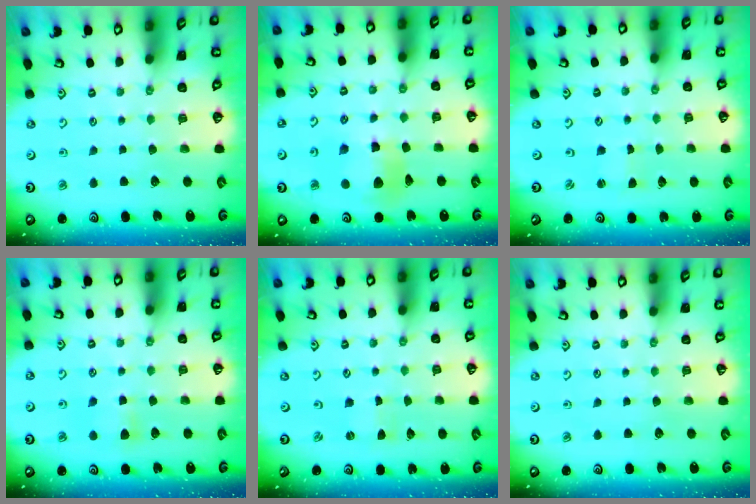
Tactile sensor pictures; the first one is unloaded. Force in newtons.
{"total": 10.3, "press": 10.2, "slide": 1.2}
{"total": 0.0}
{"total": 4.2, "press": 4.1, "slide": 0.6}
{"total": 0.0}
{"total": 0.0}